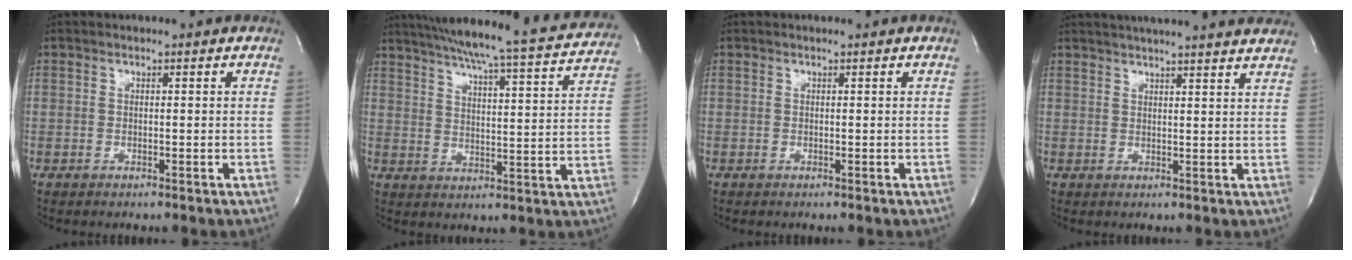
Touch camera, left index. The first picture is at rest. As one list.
[{"total": 23.9, "force": [21.9, 0.9, 9.6], "torque": [-0.157, -0.039, 0.278]}, {"total": 0.0}, {"total": 18.5, "force": [16.8, 0.8, 7.7], "torque": [-0.125, 0.014, 0.211]}]